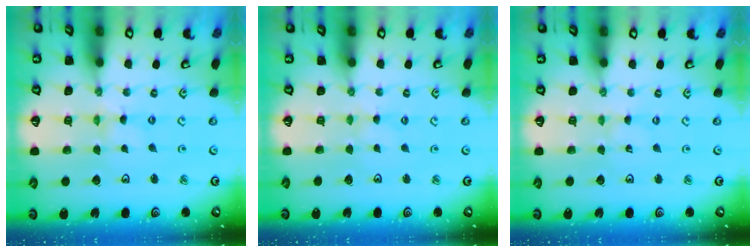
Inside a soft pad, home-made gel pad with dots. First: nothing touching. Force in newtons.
{"total": 2.1, "press": 2.0, "slide": 0.4}
{"total": 0.0}